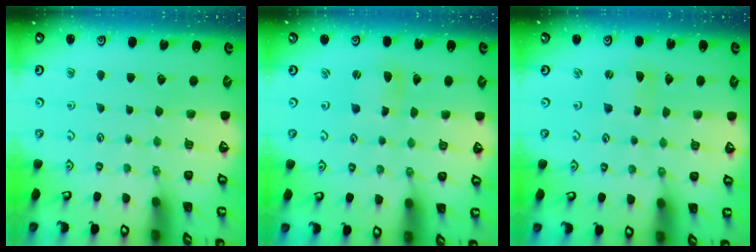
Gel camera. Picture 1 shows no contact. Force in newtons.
{"total": 2.1, "press": 2.1, "slide": 0.3}
{"total": 0.0}